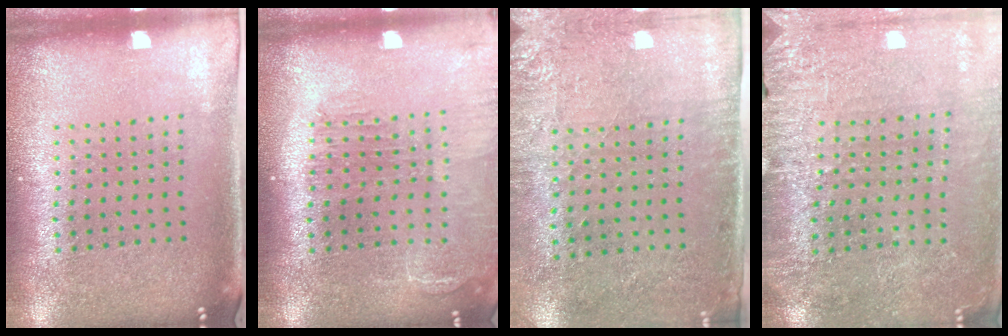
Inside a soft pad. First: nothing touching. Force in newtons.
{"total": 1.5, "press": 1.4, "slide": 0.2}
{"total": 2.8, "press": 2.3, "slide": 1.6}
{"total": 2.9, "press": 2.9, "slide": 0.3}